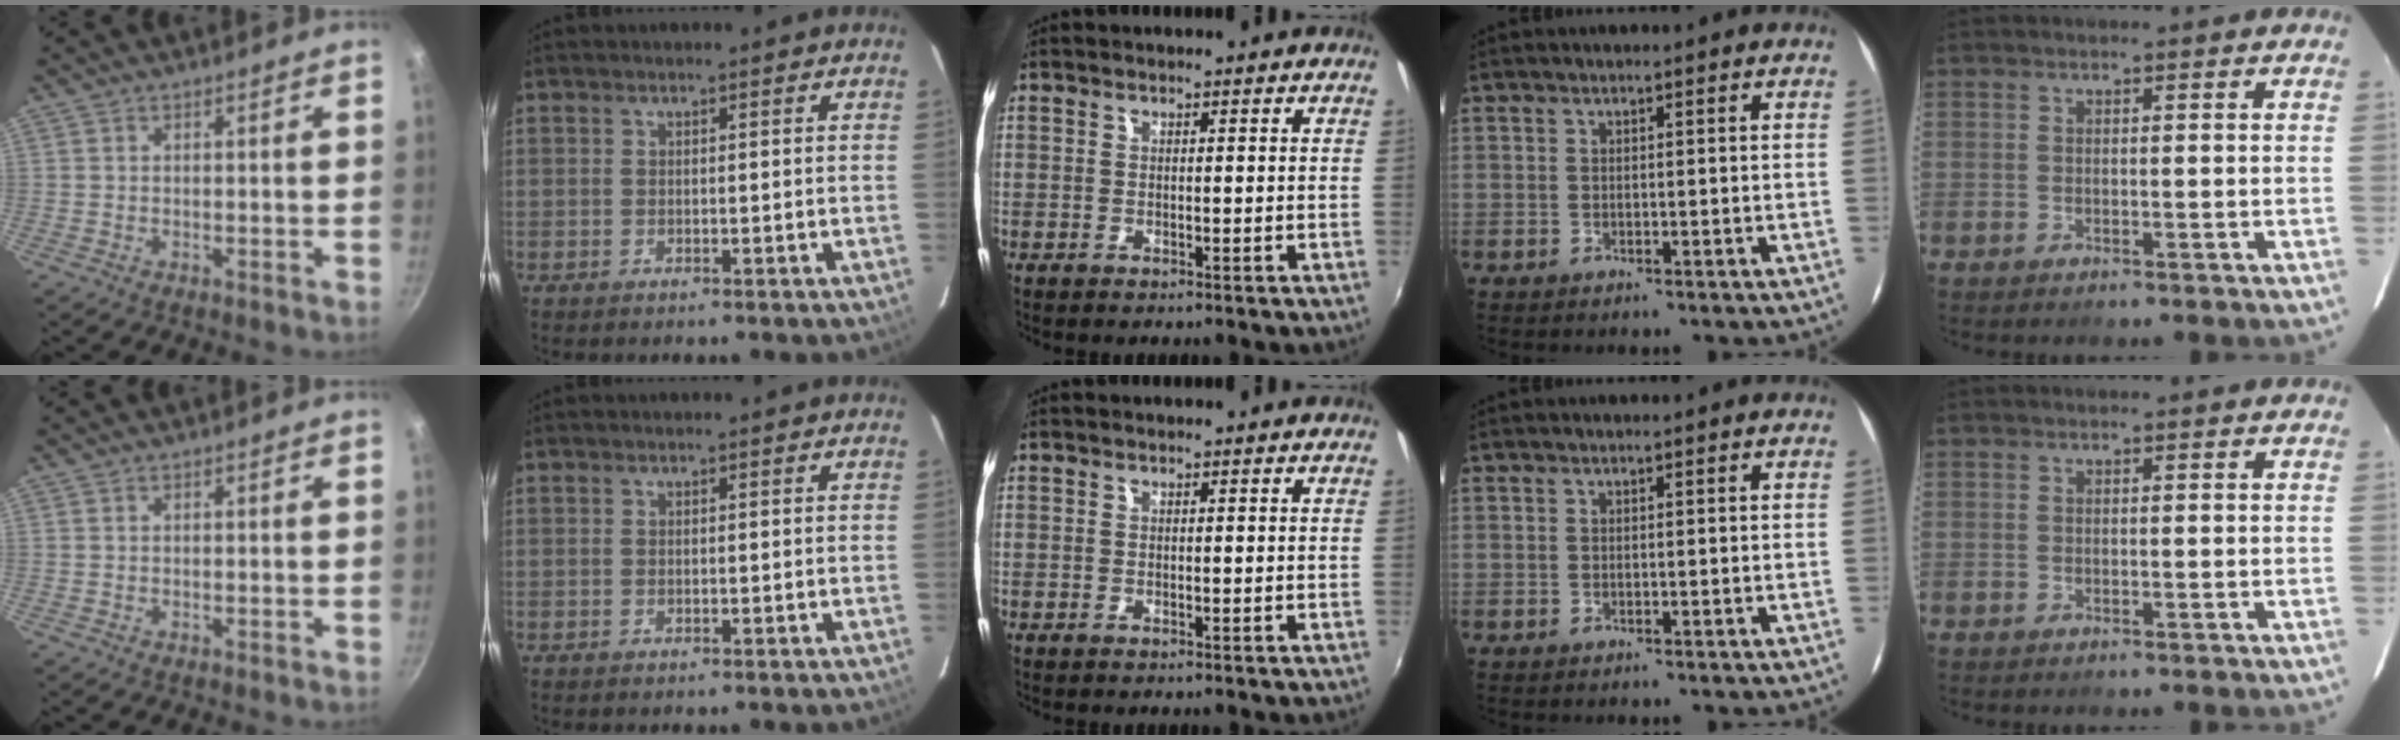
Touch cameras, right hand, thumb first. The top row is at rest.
{}